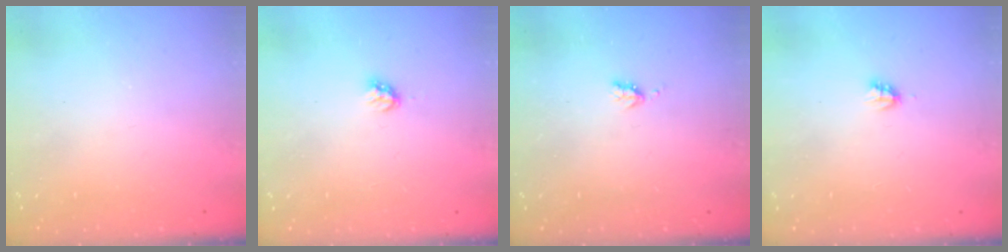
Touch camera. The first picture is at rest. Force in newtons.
{"total": 2.8, "press": 2.8, "slide": 0.2}
{"total": 3.3, "press": 3.3, "slide": 0.6}
{"total": 2.7, "press": 2.7, "slide": 0.2}